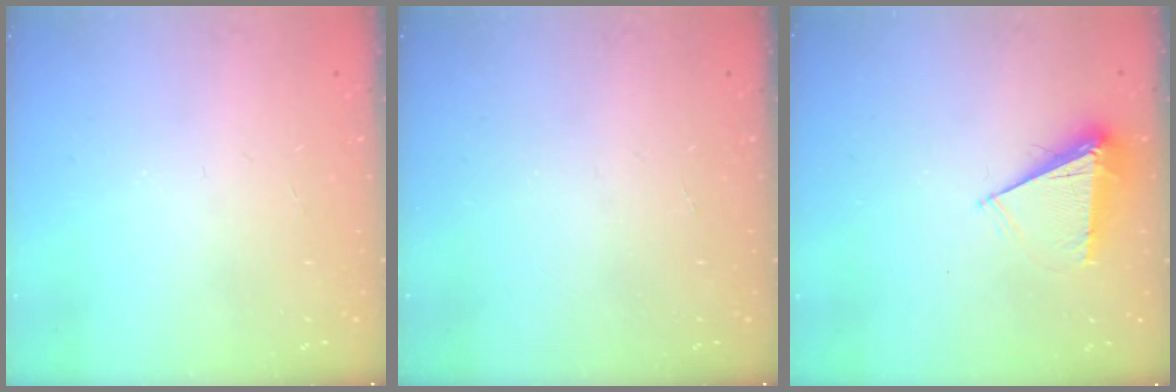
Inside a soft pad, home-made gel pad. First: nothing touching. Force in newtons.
{"total": 0.0}
{"total": 7.2, "press": 7.2, "slide": 0.8}